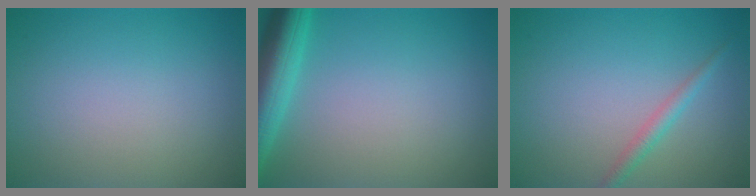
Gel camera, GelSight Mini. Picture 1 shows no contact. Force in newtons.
{"total": 5.5, "press": 5.5, "slide": 0.3}
{"total": 1.6, "press": 1.6, "slide": 0.0}